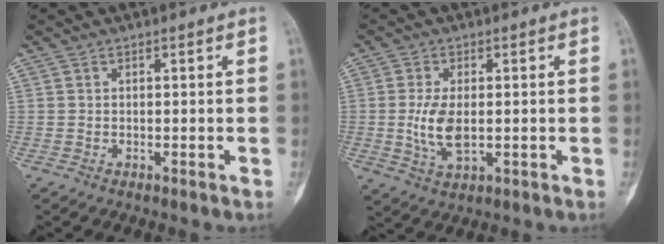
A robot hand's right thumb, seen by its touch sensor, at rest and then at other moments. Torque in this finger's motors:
{"motor_torque": [0.97, 0.90, 0.69, -0.59, 0.26]}